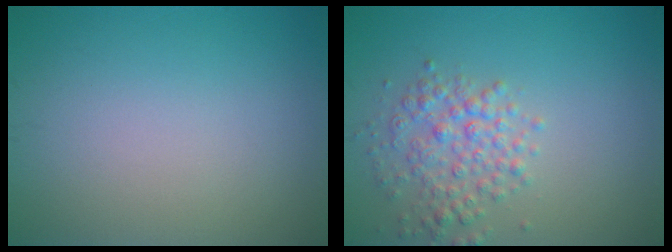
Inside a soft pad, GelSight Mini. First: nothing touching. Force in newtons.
{"total": 3.3, "press": 3.3, "slide": 0.1}